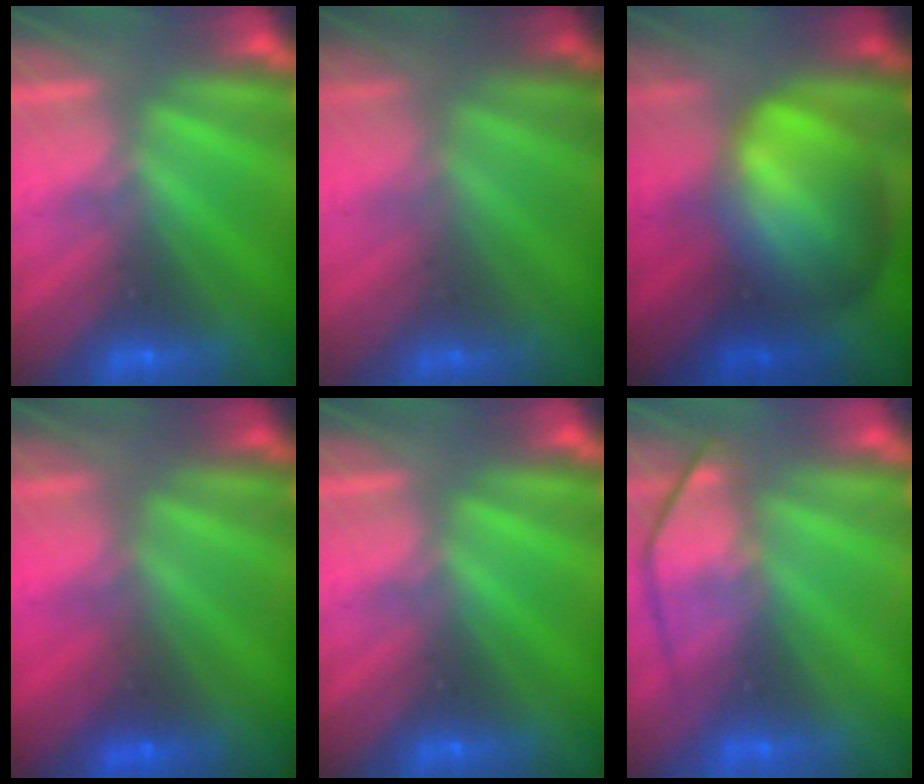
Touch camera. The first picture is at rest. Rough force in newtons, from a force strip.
{"total": 1.8}
{"total": 8.3}
{"total": 1.6}
{"total": 0.0}
{"total": 4.4}